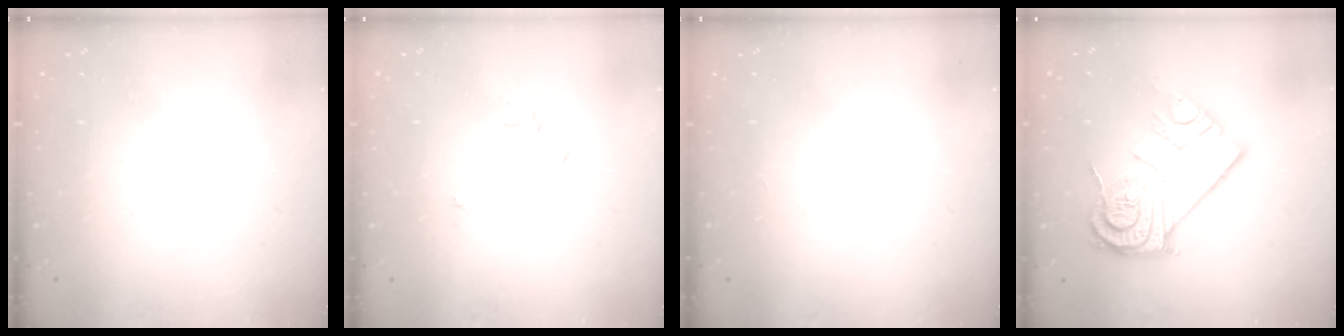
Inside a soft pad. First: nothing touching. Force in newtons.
{"total": 4.0, "press": 4.0, "slide": 0.5}
{"total": 2.8, "press": 2.8, "slide": 0.4}
{"total": 17.8, "press": 17.8, "slide": 1.2}